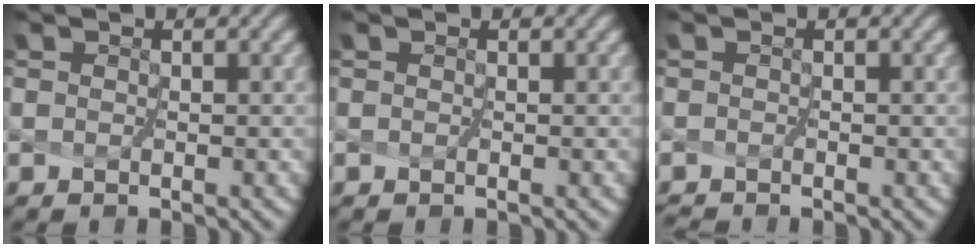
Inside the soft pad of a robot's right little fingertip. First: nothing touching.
{"total": 0.0}
{"total": 0.9, "force": [-0.8, -0.4, -0.3], "torque": [-0.003, -0.006, -0.017]}